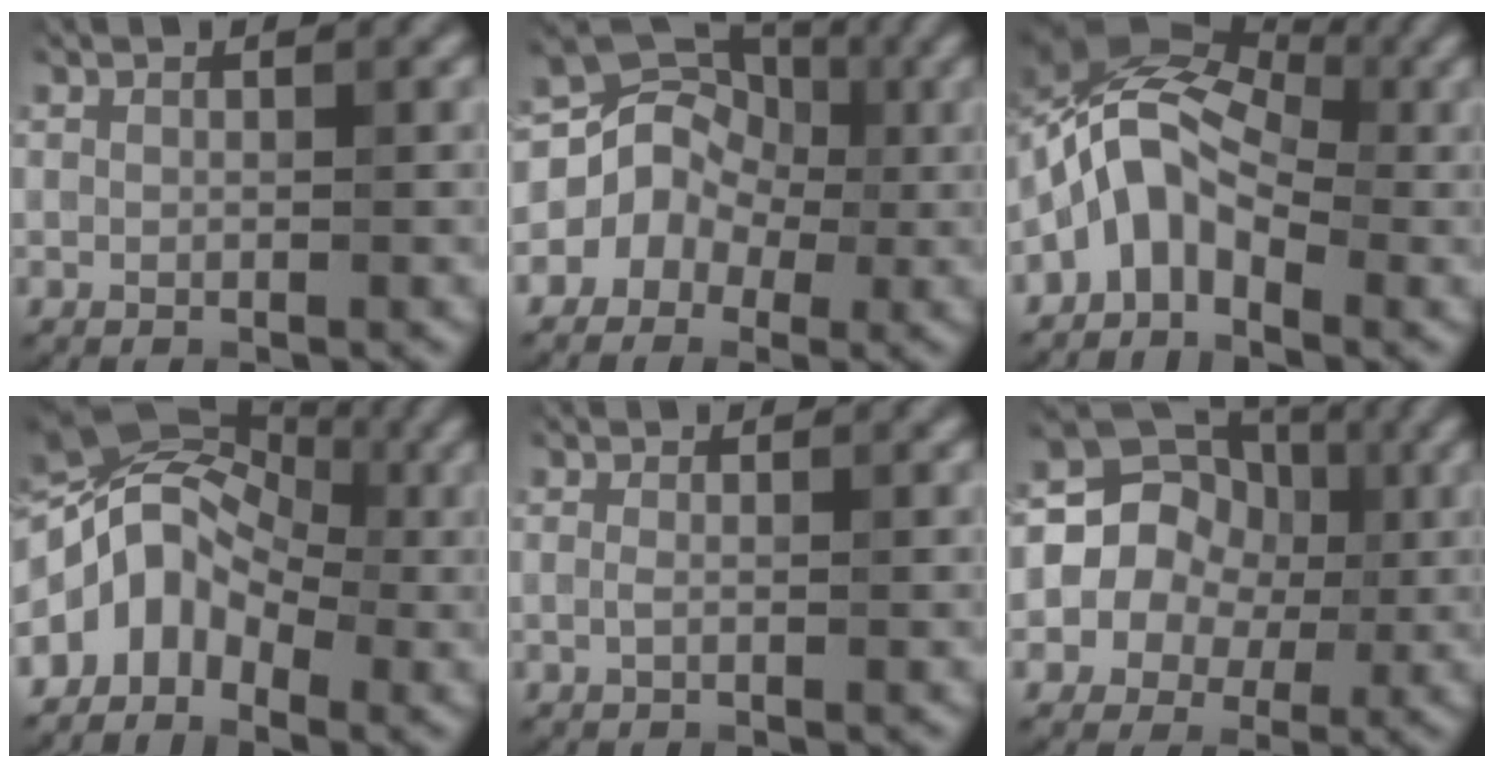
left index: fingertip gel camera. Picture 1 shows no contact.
{"total": 7.1, "force": [-0.3, 6.4, 3.1], "torque": [-0.021, 0.039, -0.045]}
{"total": 6.0, "force": [-2.2, 4.0, 3.8], "torque": [-0.055, 0.017, -0.058]}
{"total": 5.9, "force": [-2.1, 4.2, 3.6], "torque": [-0.046, 0.016, -0.053]}
{"total": 0.7, "force": [-0.1, 0.1, 0.6], "torque": [-0.015, -0.003, -0.003]}
{"total": 9.2, "force": [0.6, 8.4, 3.7], "torque": [-0.046, 0.041, -0.020]}